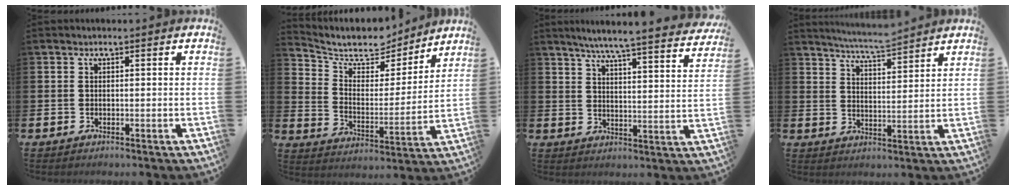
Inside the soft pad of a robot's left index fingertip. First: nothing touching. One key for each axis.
{"total": 8.4, "fx": 7.6, "fy": 3.1, "fz": 1.8, "tx": -0.076, "ty": -0.057, "tz": 0.132}
{"total": 6.3, "fx": 5.8, "fy": -0.3, "fz": 2.4, "tx": -0.054, "ty": -0.047, "tz": 0.094}
{"total": 5.8, "fx": 5.7, "fy": -0.1, "fz": 1.1, "tx": -0.033, "ty": -0.032, "tz": 0.100}